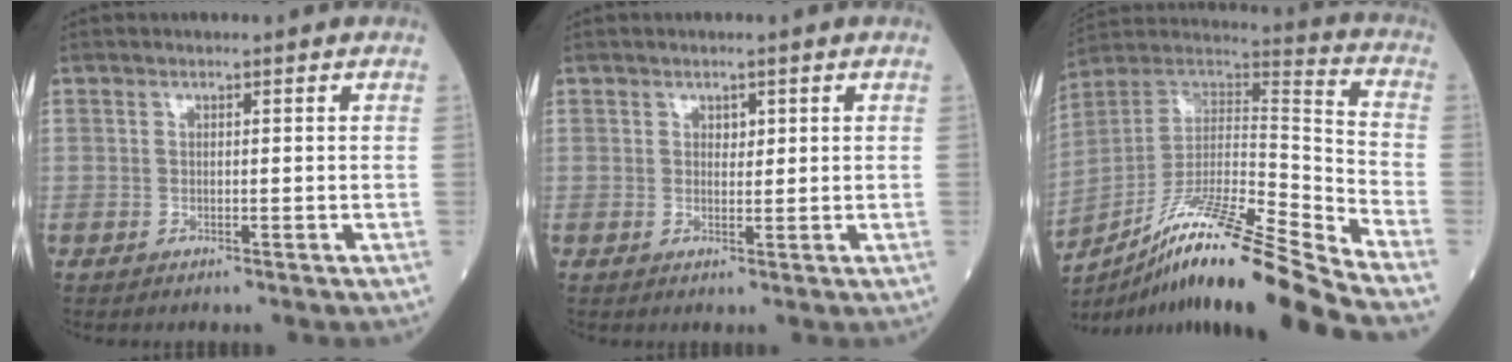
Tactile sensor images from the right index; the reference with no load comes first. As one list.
[{"total": 1.3, "force": [0.6, 0.8, 0.8], "torque": [-0.007, -0.003, 0.009]}, {"total": 22.8, "force": [-17.3, -0.9, 14.8], "torque": [-0.254, -0.009, -0.313]}]